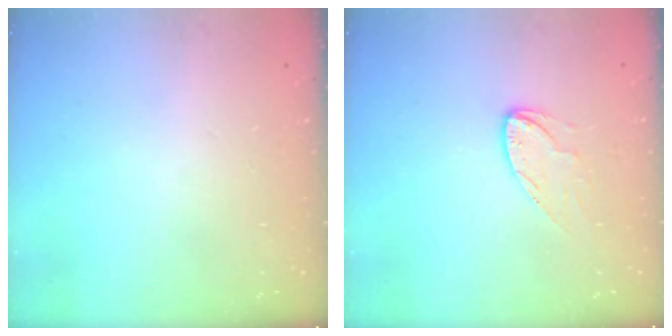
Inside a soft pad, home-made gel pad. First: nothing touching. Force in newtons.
{"total": 7.0, "press": 7.0, "slide": 0.3}